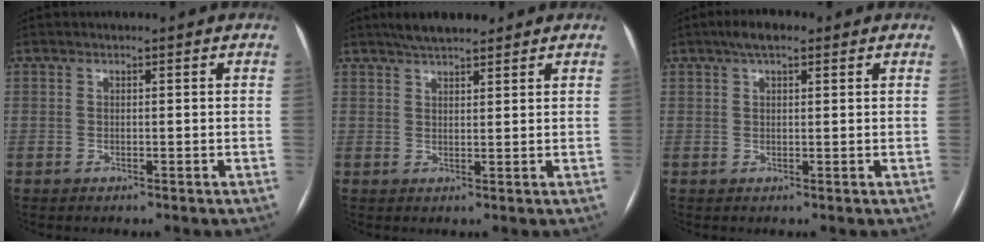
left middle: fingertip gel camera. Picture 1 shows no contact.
{"total": 5.7, "force": [4.7, 1.3, 2.9], "torque": [-0.047, 0.020, 0.078]}
{"total": 4.2, "force": [2.6, 1.3, 2.9], "torque": [-0.055, 0.020, 0.041]}